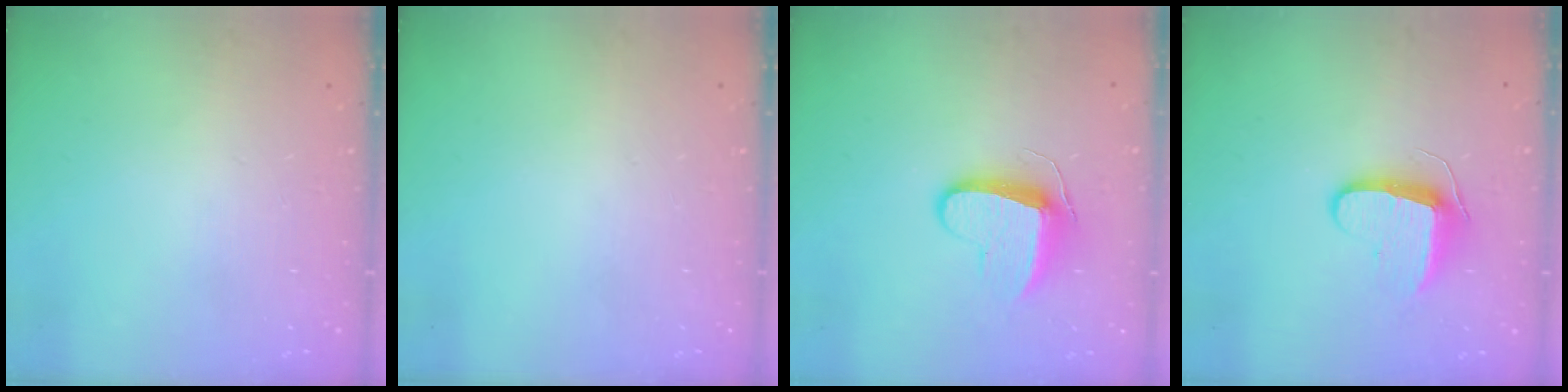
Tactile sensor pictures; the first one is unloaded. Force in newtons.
{"total": 0.0}
{"total": 9.5, "press": 9.5, "slide": 0.1}
{"total": 9.1, "press": 9.1, "slide": 0.3}